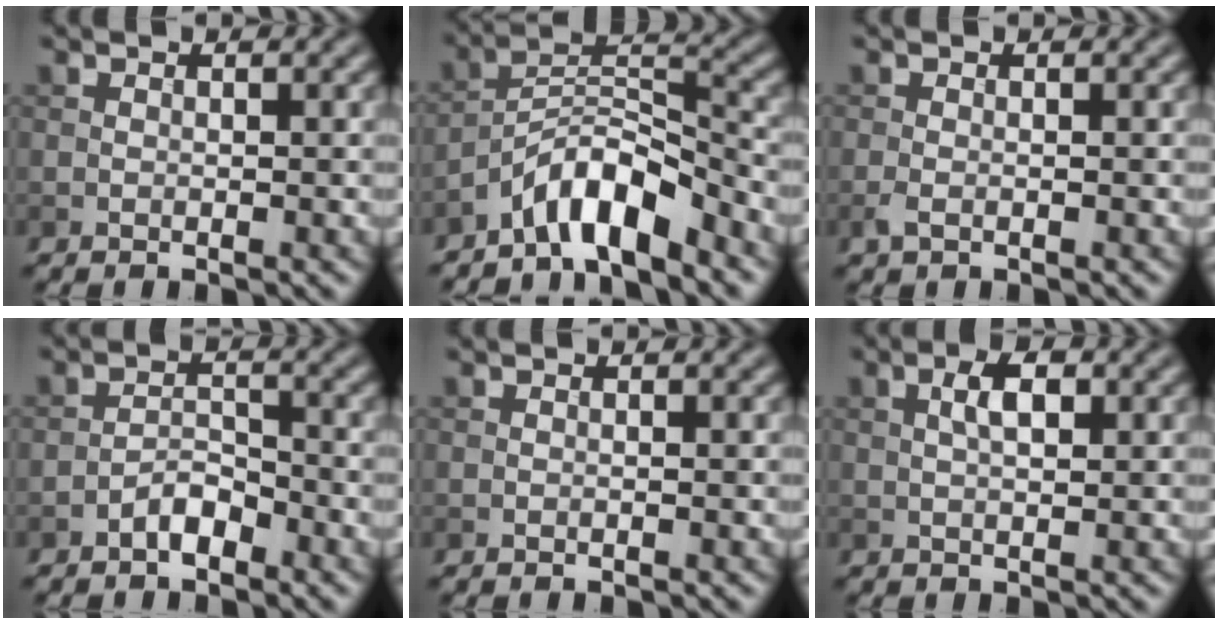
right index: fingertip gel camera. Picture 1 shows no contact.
{"total": 6.3, "force": [-4.7, 1.8, 3.8], "torque": [-0.062, 0.009, -0.091]}
{"total": 1.0, "force": [-0.4, 0.5, 0.8], "torque": [-0.023, -0.004, -0.009]}
{"total": 2.1, "force": [-1.6, 0.9, 1.2], "torque": [-0.017, 0.010, -0.031]}
{"total": 0.0}
{"total": 2.5, "force": [0.6, 1.1, 2.2], "torque": [-0.042, 0.004, 0.010]}